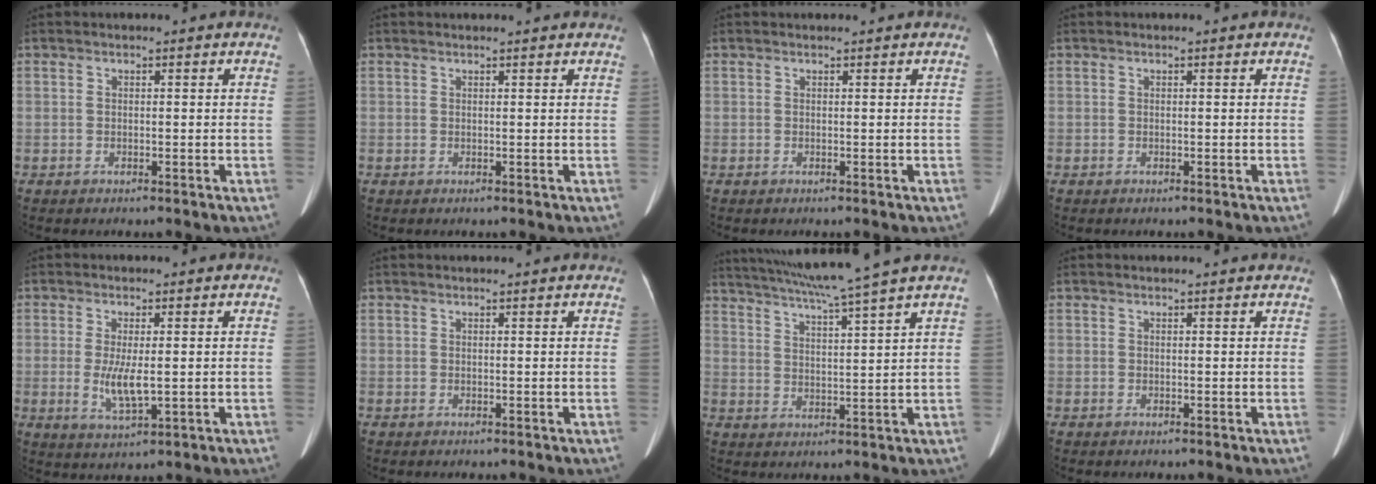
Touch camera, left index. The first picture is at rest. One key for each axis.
{"total": 2.5, "fx": 2.4, "fy": 0.0, "fz": 0.7, "tx": -0.011, "ty": 0.014, "tz": 0.026}
{"total": 0.7, "fx": 0.7, "fy": 0.1, "fz": 0.1, "tx": -0.007, "ty": 0.011, "tz": 0.011}
{"total": 0.0}
{"total": 4.7, "fx": -0.1, "fy": 1.0, "fz": 4.6, "tx": -0.097, "ty": -0.014, "tz": 0.004}
{"total": 3.1, "fx": 3.0, "fy": -0.1, "fz": 0.9, "tx": -0.011, "ty": 0.020, "tz": 0.035}
{"total": 12.7, "fx": 10.7, "fy": -2.4, "fz": 6.4, "tx": -0.115, "ty": -0.004, "tz": 0.161}
{"total": 2.9, "fx": 2.8, "fy": 0.1, "fz": 0.8, "tx": -0.012, "ty": 0.014, "tz": 0.030}